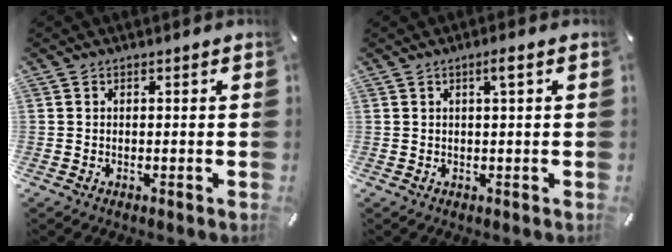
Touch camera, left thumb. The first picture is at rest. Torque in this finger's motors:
{"motor_torque": [0.44, 0.25, 0.36, -0.21, 0.14]}